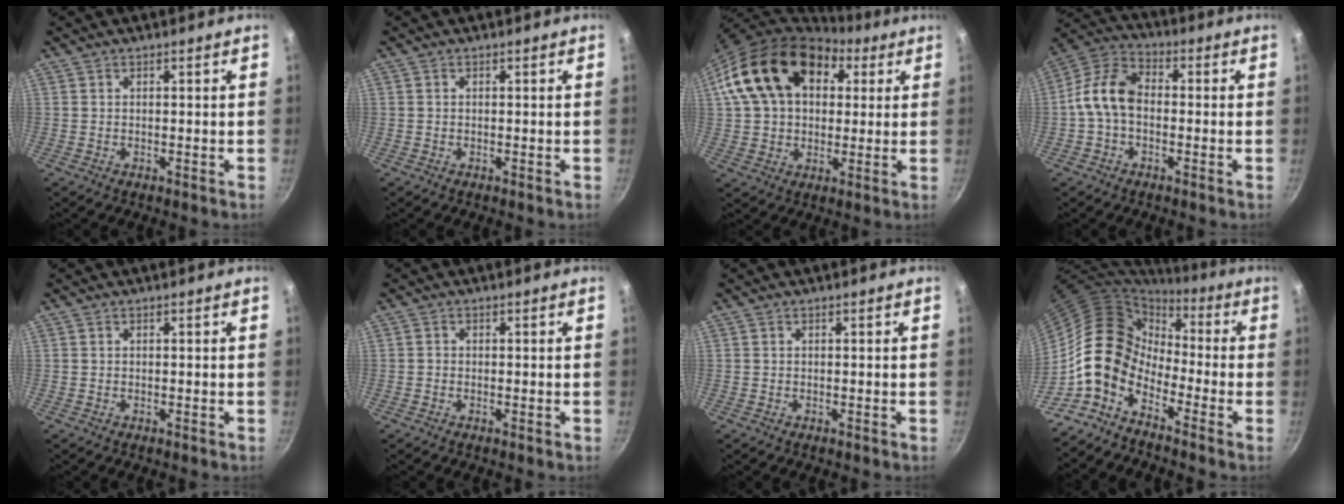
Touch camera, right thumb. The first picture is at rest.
{"total": 0.0}
{"total": 20.0, "force": [6.4, 14.0, 12.8], "torque": [-0.203, 0.021, 0.102]}
{"total": 9.5, "force": [-1.1, 6.5, 6.9], "torque": [-0.120, 0.035, -0.039]}
{"total": 0.0}
{"total": 0.8, "force": [-0.3, 0.5, 0.6], "torque": [-0.015, 0.004, -0.010]}
{"total": 0.0}
{"total": 11.0, "force": [-5.1, 7.5, 6.3], "torque": [-0.077, 0.044, -0.123]}